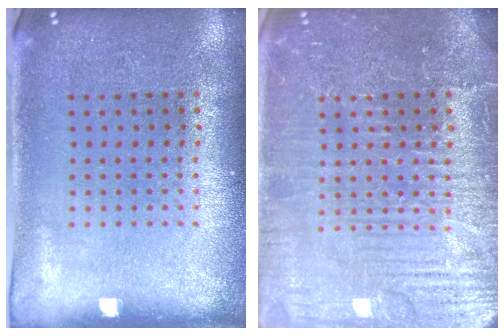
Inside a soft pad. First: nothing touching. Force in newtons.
{"total": 4.9, "press": 4.9, "slide": 0.5}